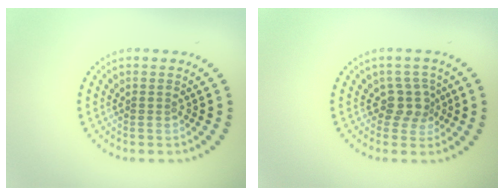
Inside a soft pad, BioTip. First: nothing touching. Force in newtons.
{"total": 2.4, "press": 2.0, "slide": 1.4}